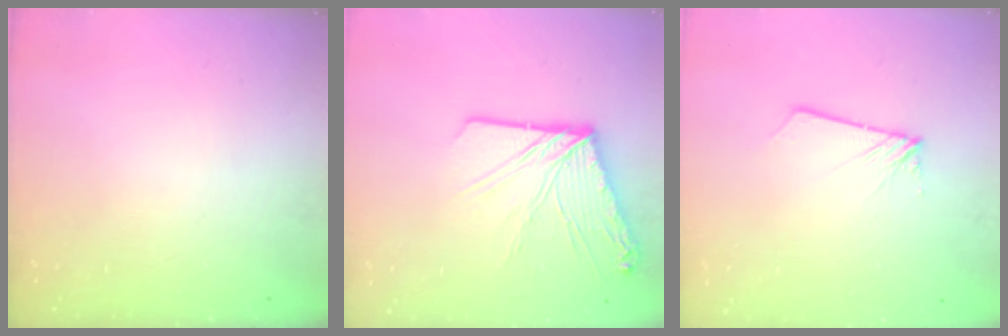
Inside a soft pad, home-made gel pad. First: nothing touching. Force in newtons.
{"total": 12.8, "press": 12.7, "slide": 1.4}
{"total": 1.9, "press": 1.9, "slide": 0.1}